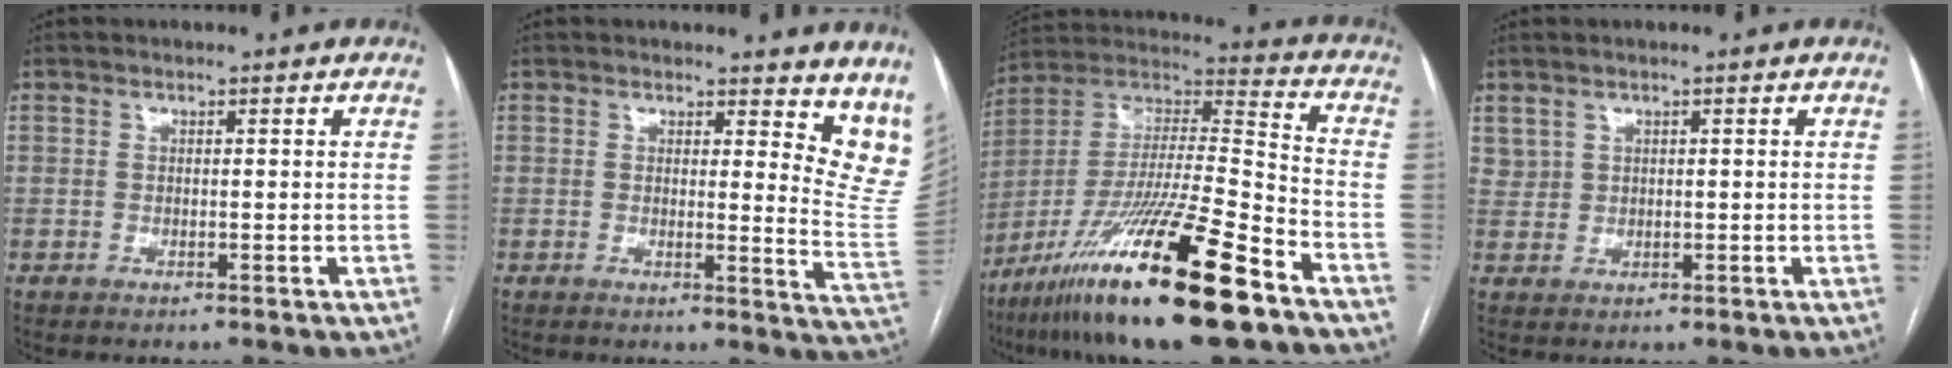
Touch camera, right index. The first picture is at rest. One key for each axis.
{"total": 10.9, "fx": 9.6, "fy": 3.3, "fz": 4.1, "tx": -0.008, "ty": -0.056, "tz": 0.071}
{"total": 25.1, "fx": -15.2, "fy": 1.6, "fz": 19.9, "tx": -0.369, "ty": -0.041, "tz": -0.272}
{"total": 2.1, "fx": 1.3, "fy": 1.6, "fz": 0.2, "tx": 0.004, "ty": 0.004, "tz": 0.025}